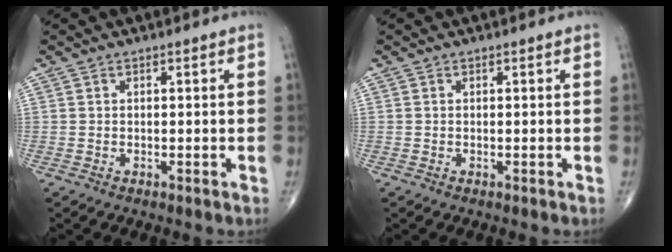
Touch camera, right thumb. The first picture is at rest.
{"total": 0.0}